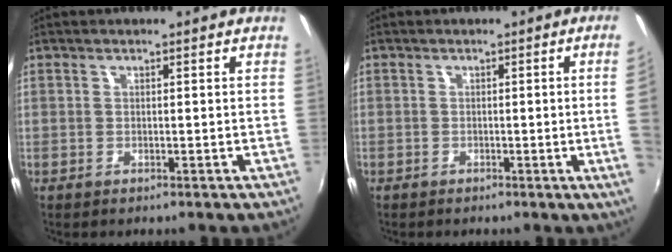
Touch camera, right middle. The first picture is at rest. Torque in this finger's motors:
{"motor_torque": [0.62, -0.54, -1.05, -0.21]}